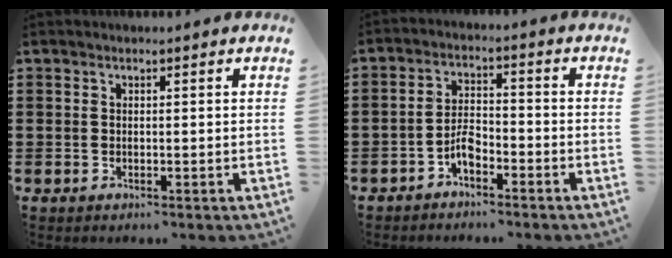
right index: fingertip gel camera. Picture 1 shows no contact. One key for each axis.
{"total": 3.7, "fx": -2.5, "fy": 1.5, "fz": 2.4, "tx": -0.057, "ty": 0.002, "tz": -0.052}